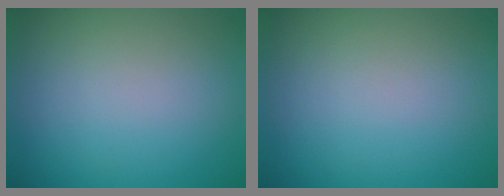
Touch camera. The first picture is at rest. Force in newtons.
{"total": 0.0}